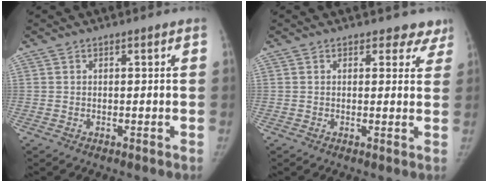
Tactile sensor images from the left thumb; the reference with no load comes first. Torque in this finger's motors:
{"motor_torque": [-0.05, 0.05, -0.20, 0.37, -0.09]}